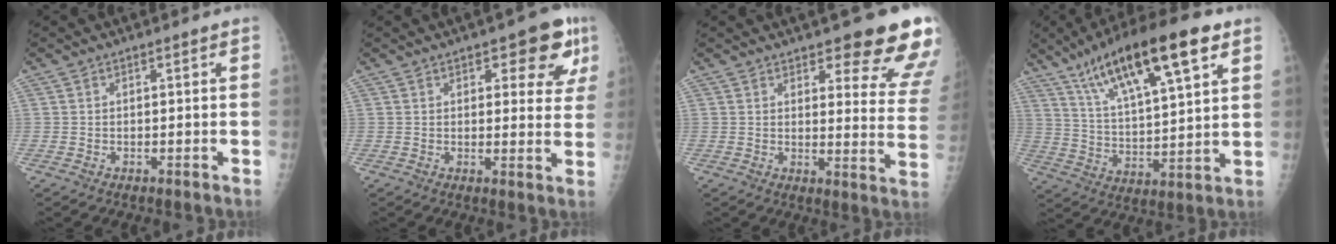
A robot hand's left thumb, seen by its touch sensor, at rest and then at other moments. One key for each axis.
{"total": 9.7, "fx": 4.7, "fy": 4.1, "fz": 7.4, "tx": -0.050, "ty": -0.015, "tz": 0.051}
{"total": 16.8, "fx": 12.0, "fy": 4.9, "fz": 10.8, "tx": -0.088, "ty": -0.072, "tz": 0.134}
{"total": 21.5, "fx": 11.8, "fy": 5.7, "fz": 17.0, "tx": -0.271, "ty": -0.020, "tz": 0.208}